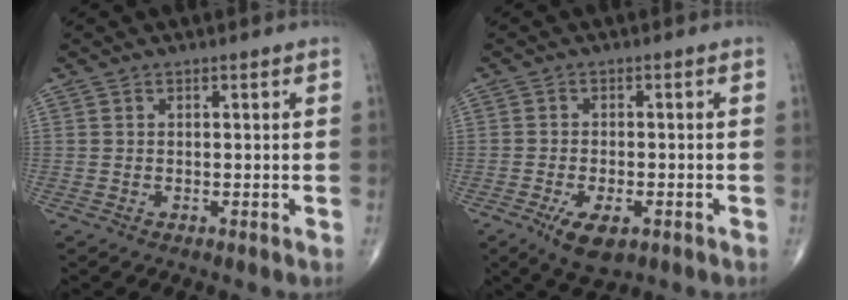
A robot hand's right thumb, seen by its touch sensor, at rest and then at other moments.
{"total": 6.6, "force": [-3.2, 2.9, 5.0], "torque": [-0.088, 0.000, -0.047]}